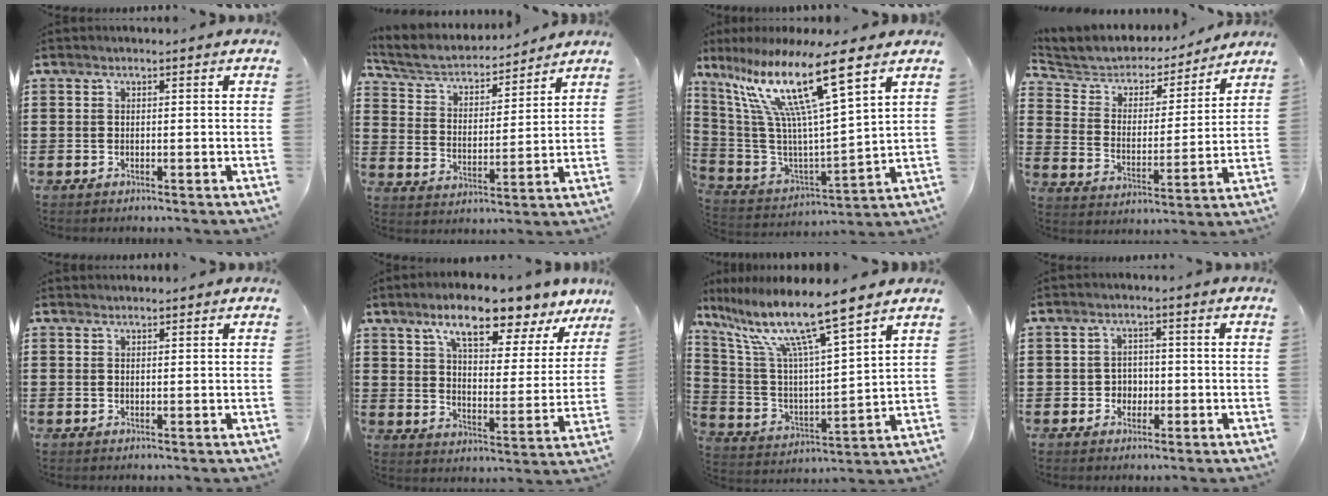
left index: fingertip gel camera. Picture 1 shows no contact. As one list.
[{"total": 4.8, "force": [4.5, 1.3, 1.4], "torque": [-0.051, -0.029, 0.070]}, {"total": 16.3, "force": [9.5, 1.3, 13.2], "torque": [-0.297, -0.056, 0.144]}, {"total": 4.8, "force": [4.5, 1.7, 0.3], "torque": [-0.038, -0.031, 0.070]}, {"total": 0.9, "force": [0.8, 0.1, 0.1], "torque": [-0.003, 0.000, 0.017]}, {"total": 10.4, "force": [8.4, 1.9, 5.8], "torque": [-0.113, -0.042, 0.141]}, {"total": 11.9, "force": [8.9, 0.0, 7.8], "torque": [-0.184, -0.054, 0.145]}, {"total": 2.4, "force": [-0.6, 2.2, 0.9], "torque": [-0.025, 0.004, -0.016]}]